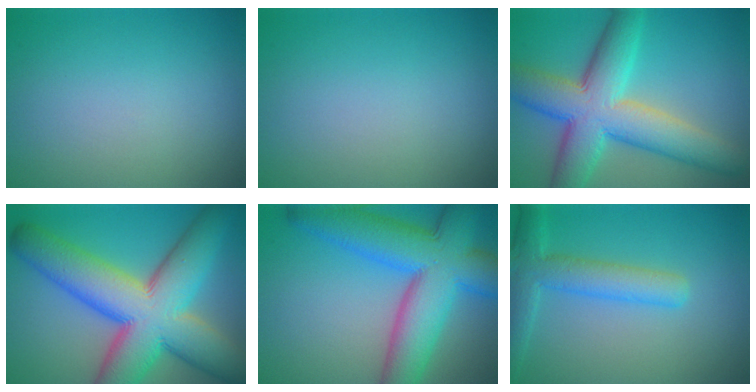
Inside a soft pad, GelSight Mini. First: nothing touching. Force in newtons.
{"total": 0.0}
{"total": 10.5, "press": 10.5, "slide": 0.7}
{"total": 14.8, "press": 14.8, "slide": 0.5}
{"total": 11.8, "press": 11.8, "slide": 0.3}
{"total": 4.6, "press": 4.6, "slide": 0.2}